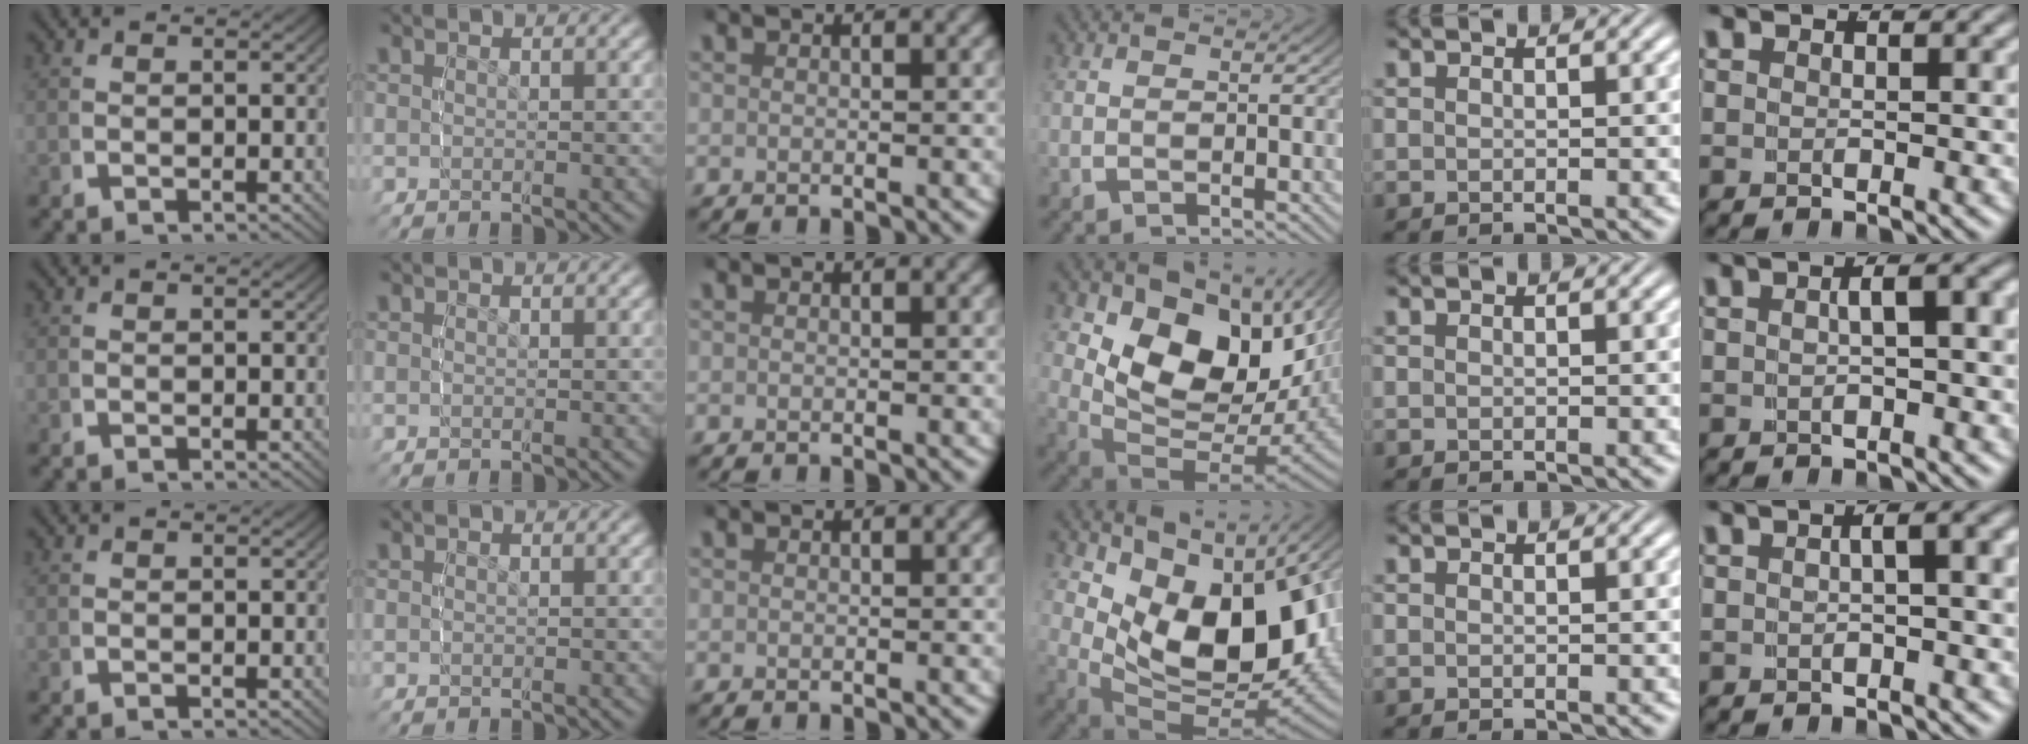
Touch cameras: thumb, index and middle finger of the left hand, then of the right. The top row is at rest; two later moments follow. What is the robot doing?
{"motion": "lift_and_place", "object": "lipstick"}